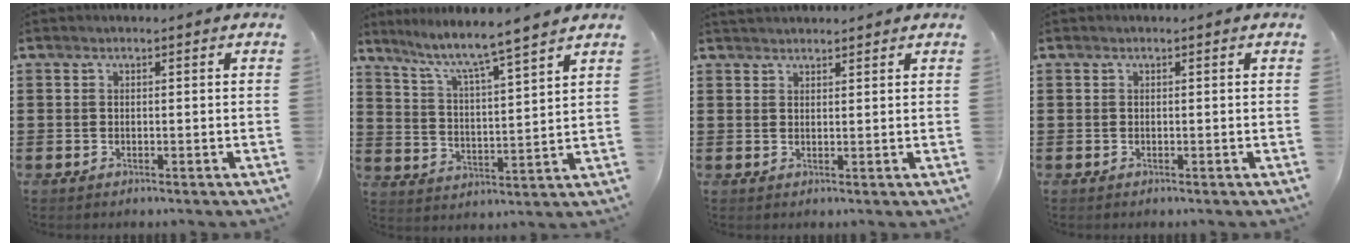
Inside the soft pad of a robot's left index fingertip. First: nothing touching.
{"total": 6.0, "force": [5.3, -0.8, 2.8], "torque": [-0.078, -0.041, 0.082]}
{"total": 1.7, "force": [1.6, 0.2, 0.1], "torque": [-0.006, 0.002, 0.033]}
{"total": 0.0}